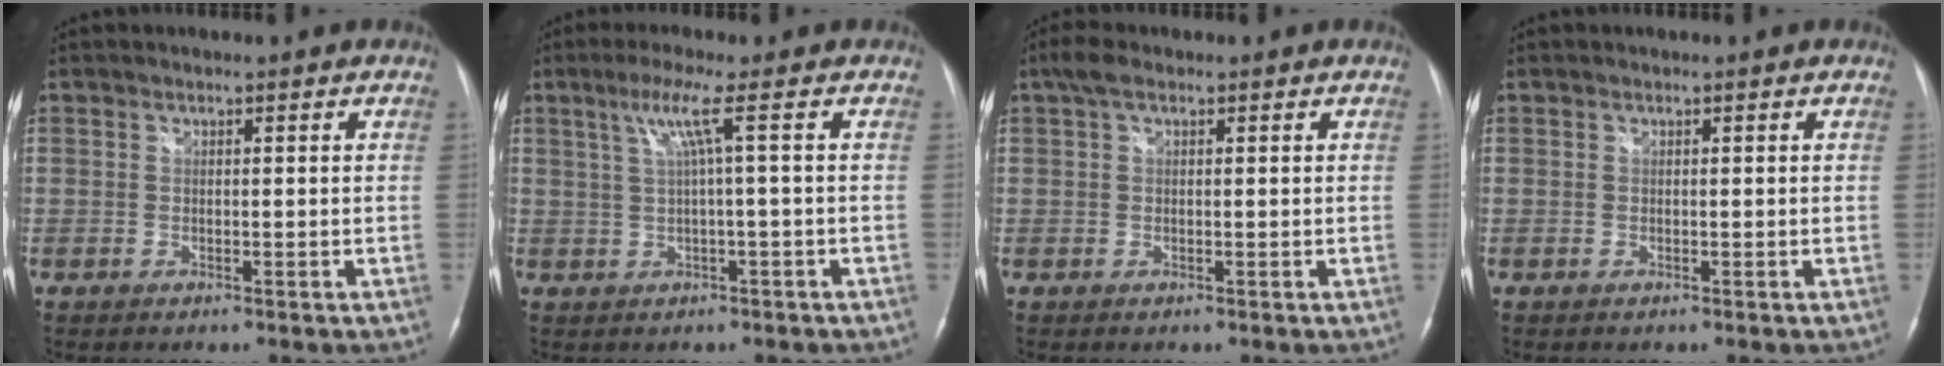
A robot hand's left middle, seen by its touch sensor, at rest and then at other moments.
{"total": 4.4, "force": [1.2, -1.5, 4.0], "torque": [-0.088, 0.011, 0.030]}
{"total": 2.4, "force": [1.3, 1.0, 1.7], "torque": [-0.040, 0.025, 0.026]}
{"total": 0.0}